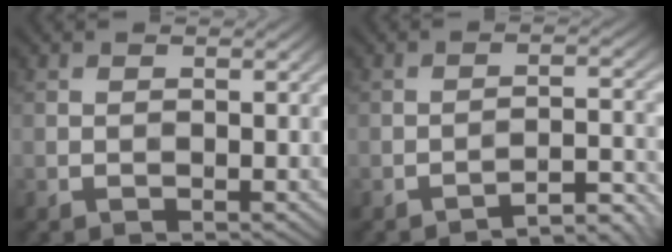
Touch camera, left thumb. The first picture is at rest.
{"total": 4.5, "force": [-3.9, 0.6, 2.2], "torque": [-0.025, 0.018, -0.056]}